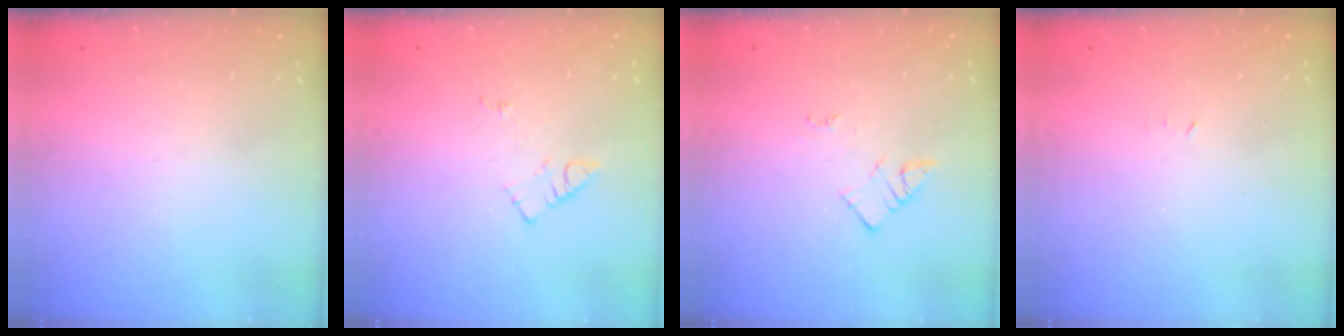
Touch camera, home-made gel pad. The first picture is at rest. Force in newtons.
{"total": 7.2, "press": 7.2, "slide": 0.6}
{"total": 3.0, "press": 3.0, "slide": 0.4}
{"total": 2.4, "press": 2.4, "slide": 0.4}